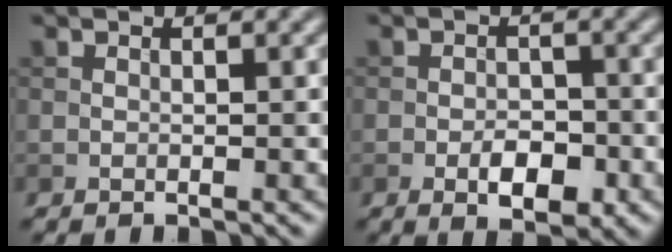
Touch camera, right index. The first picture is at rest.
{"total": 3.7, "force": [-1.5, 1.9, 2.8], "torque": [-0.039, -0.001, -0.023]}